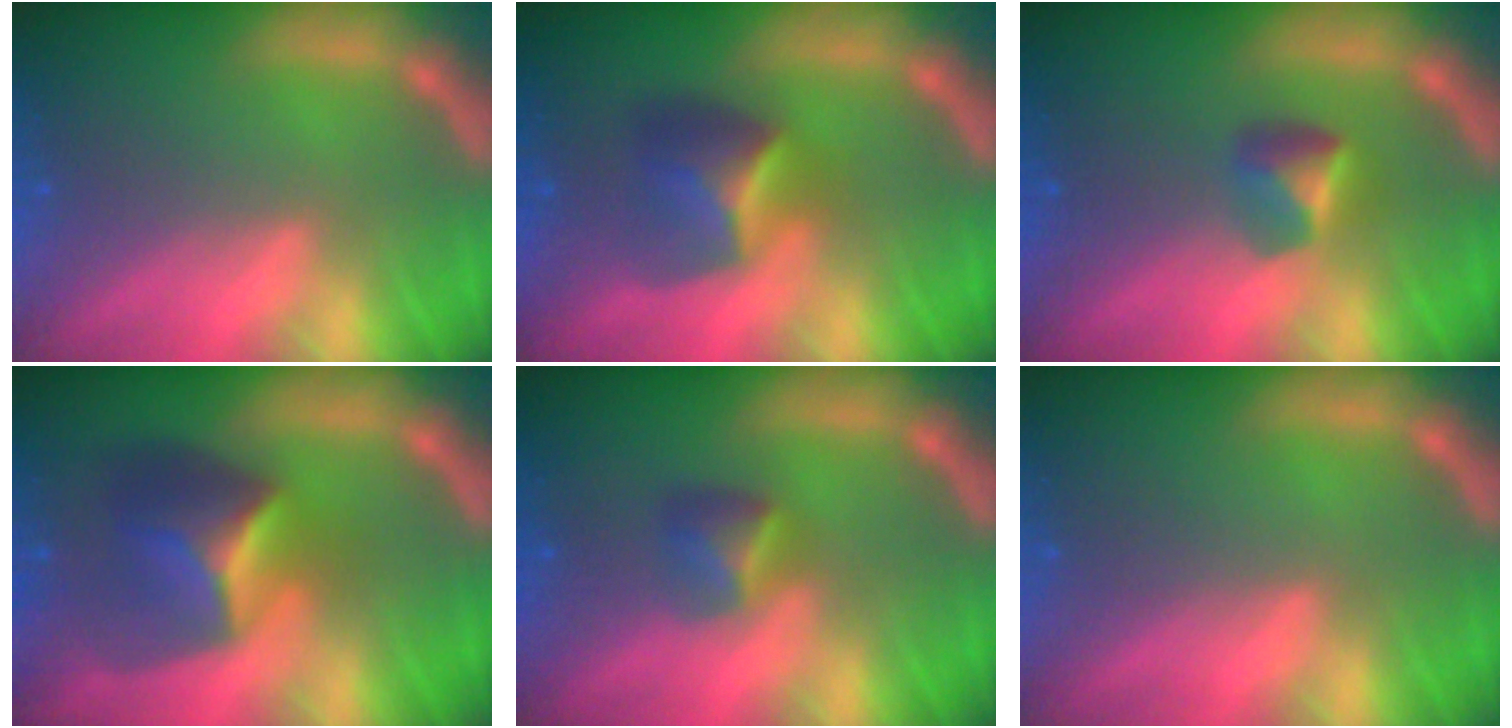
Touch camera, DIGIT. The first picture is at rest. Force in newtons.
{"total": 4.4}
{"total": 2.4}
{"total": 6.4}
{"total": 2.4}
{"total": 0.0}